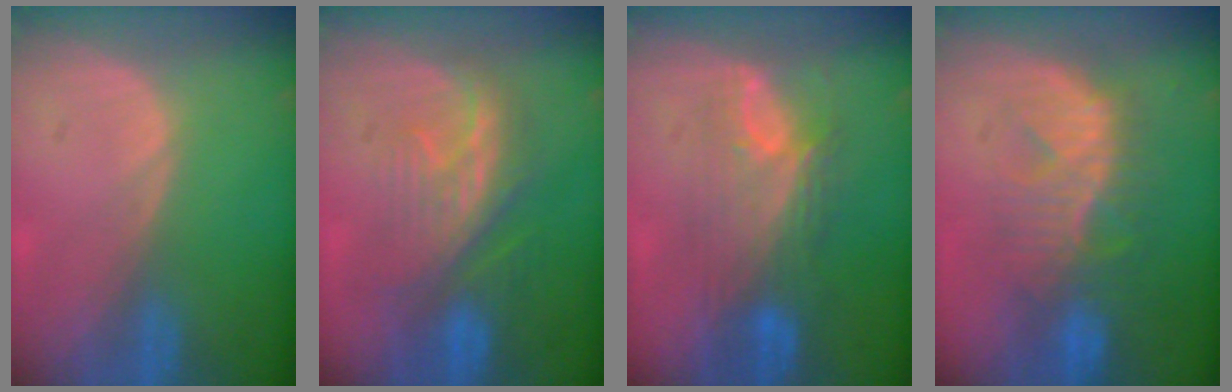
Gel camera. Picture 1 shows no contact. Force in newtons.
{"total": 8.4, "press": 8.1, "slide": 1.9}
{"total": 7.3, "press": 7.2, "slide": 1.4}
{"total": 9.0, "press": 8.6, "slide": 2.5}